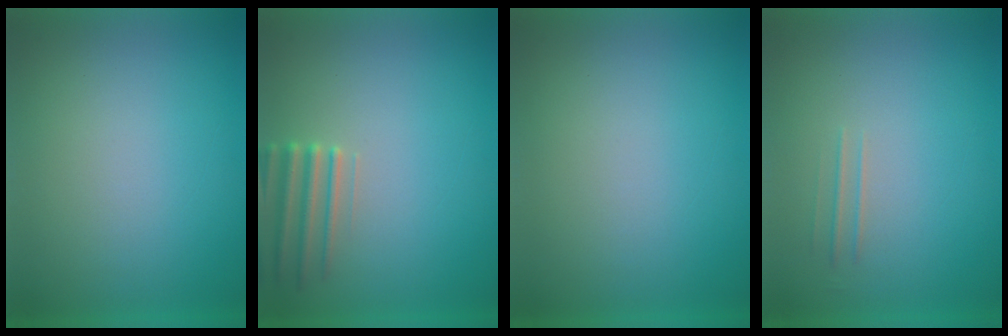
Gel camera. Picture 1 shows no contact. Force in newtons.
{"total": 2.9}
{"total": 0.0}
{"total": 1.7}